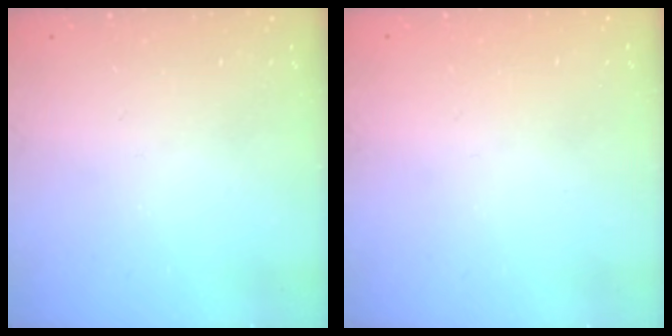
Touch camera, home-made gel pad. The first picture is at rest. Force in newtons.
{"total": 0.7, "press": 0.7, "slide": 0.3}